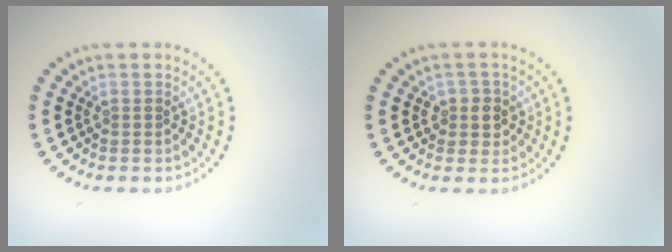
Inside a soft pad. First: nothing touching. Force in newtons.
{"total": 1.9, "press": 1.6, "slide": 1.0}